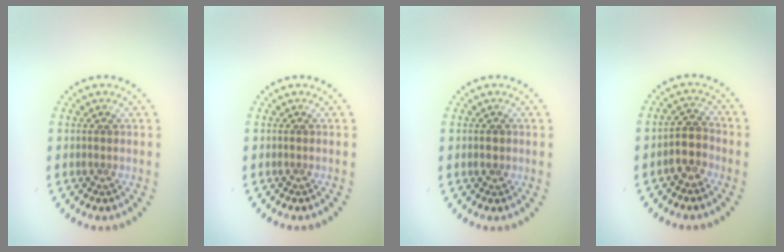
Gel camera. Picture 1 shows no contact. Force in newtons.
{"total": 0.0}
{"total": 1.2, "press": 1.2, "slide": 0.1}
{"total": 2.4, "press": 2.1, "slide": 1.2}